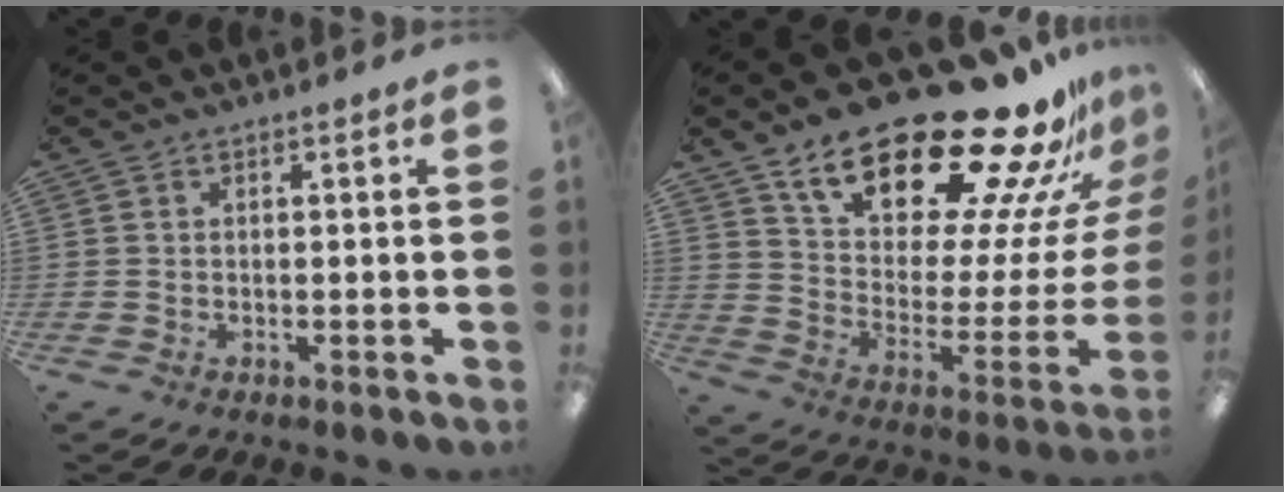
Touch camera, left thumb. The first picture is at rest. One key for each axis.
{"total": 27.4, "fx": 20.8, "fy": 8.6, "fz": 15.6, "tx": -0.228, "ty": -0.155, "tz": 0.349}